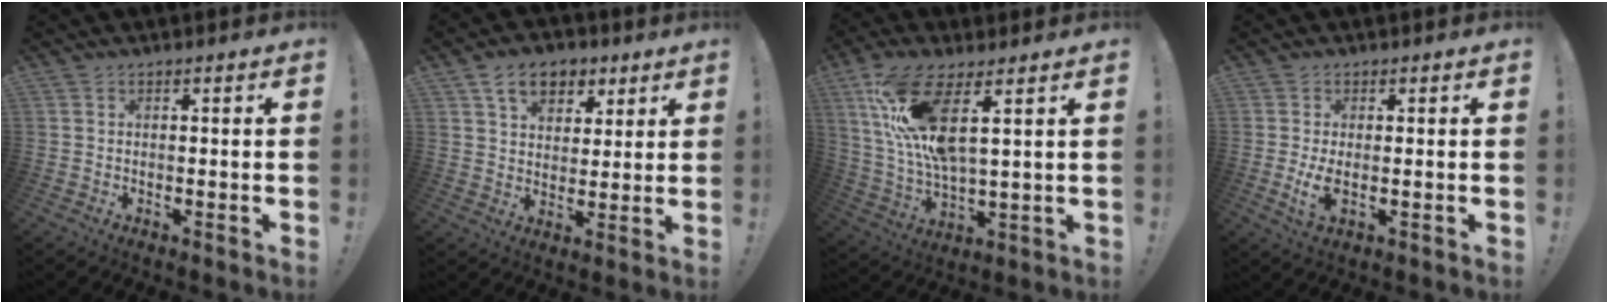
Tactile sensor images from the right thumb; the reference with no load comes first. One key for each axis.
{"total": 10.8, "fx": 5.8, "fy": 7.5, "fz": 5.1, "tx": -0.075, "ty": -0.017, "tz": 0.111}
{"total": 15.9, "fx": 7.3, "fy": 4.6, "fz": 13.3, "tx": -0.267, "ty": -0.033, "tz": 0.123}
{"total": 4.6, "fx": -0.5, "fy": 1.7, "fz": 4.3, "tx": -0.080, "ty": -0.013, "tz": -0.009}